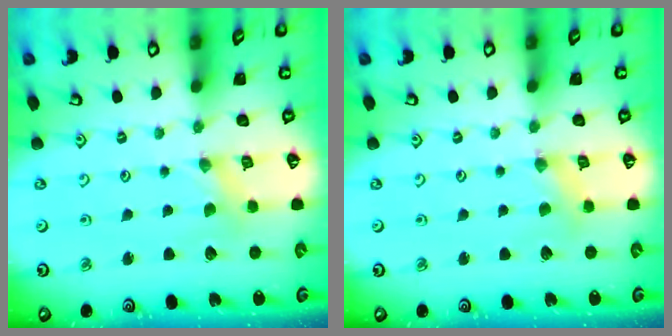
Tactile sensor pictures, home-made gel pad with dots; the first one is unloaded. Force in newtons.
{"total": 1.3, "press": 1.3, "slide": 0.3}